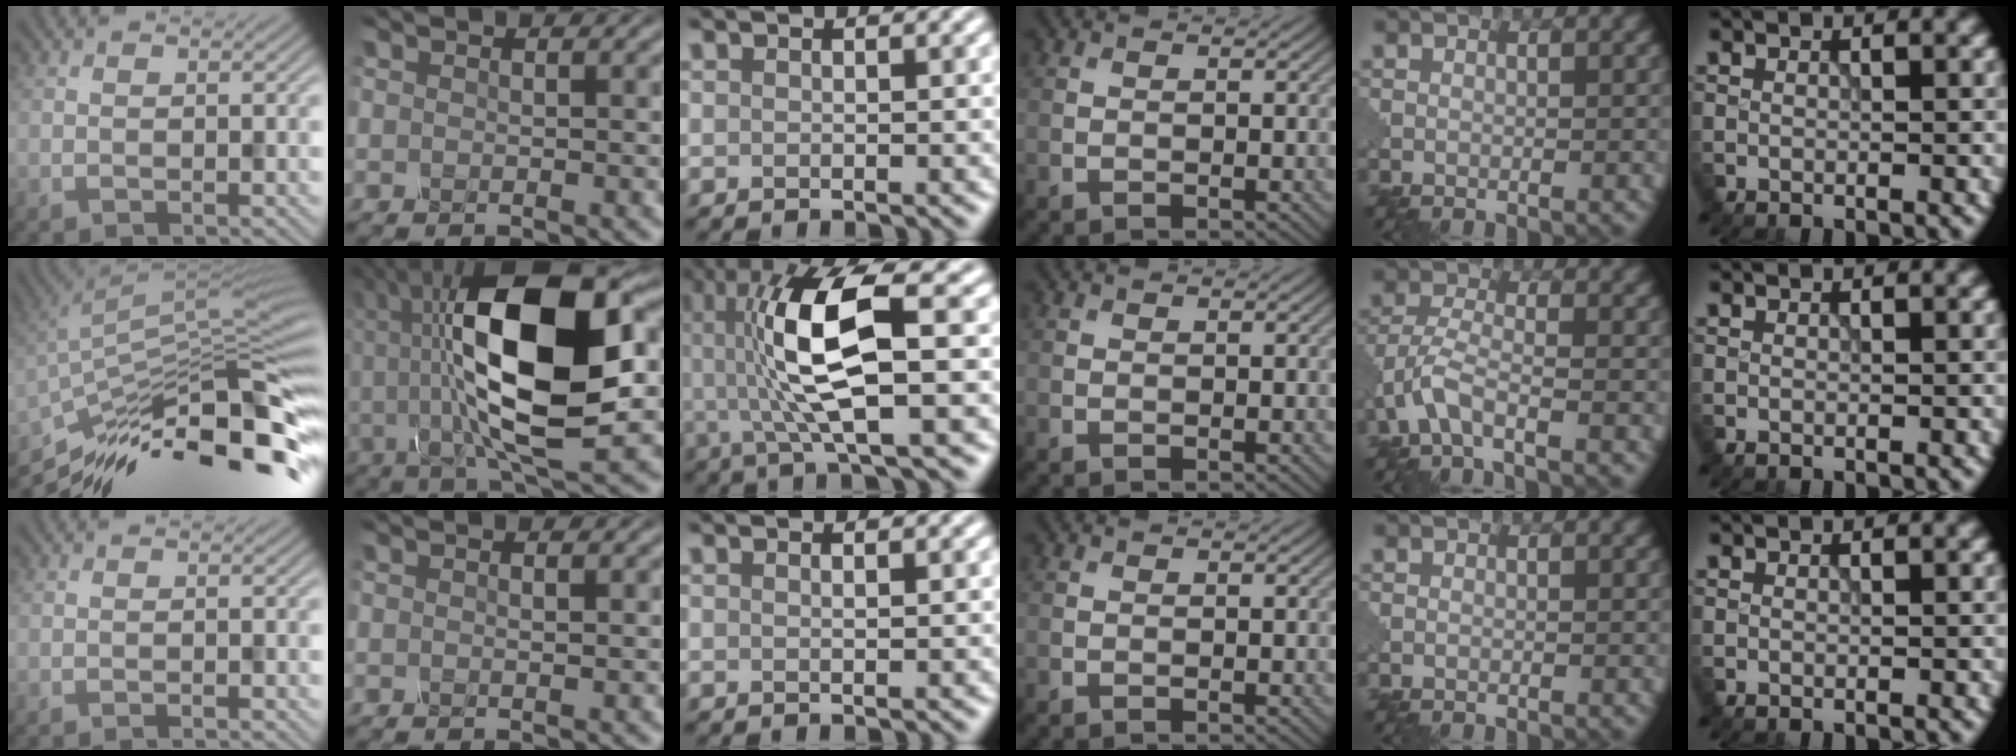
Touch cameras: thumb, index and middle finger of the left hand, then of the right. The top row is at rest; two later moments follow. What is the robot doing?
{"motion": "assemble", "object": "glue stick"}